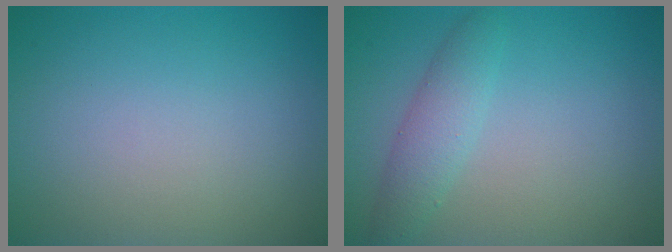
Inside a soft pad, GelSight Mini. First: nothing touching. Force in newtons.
{"total": 2.6, "press": 2.6, "slide": 0.1}